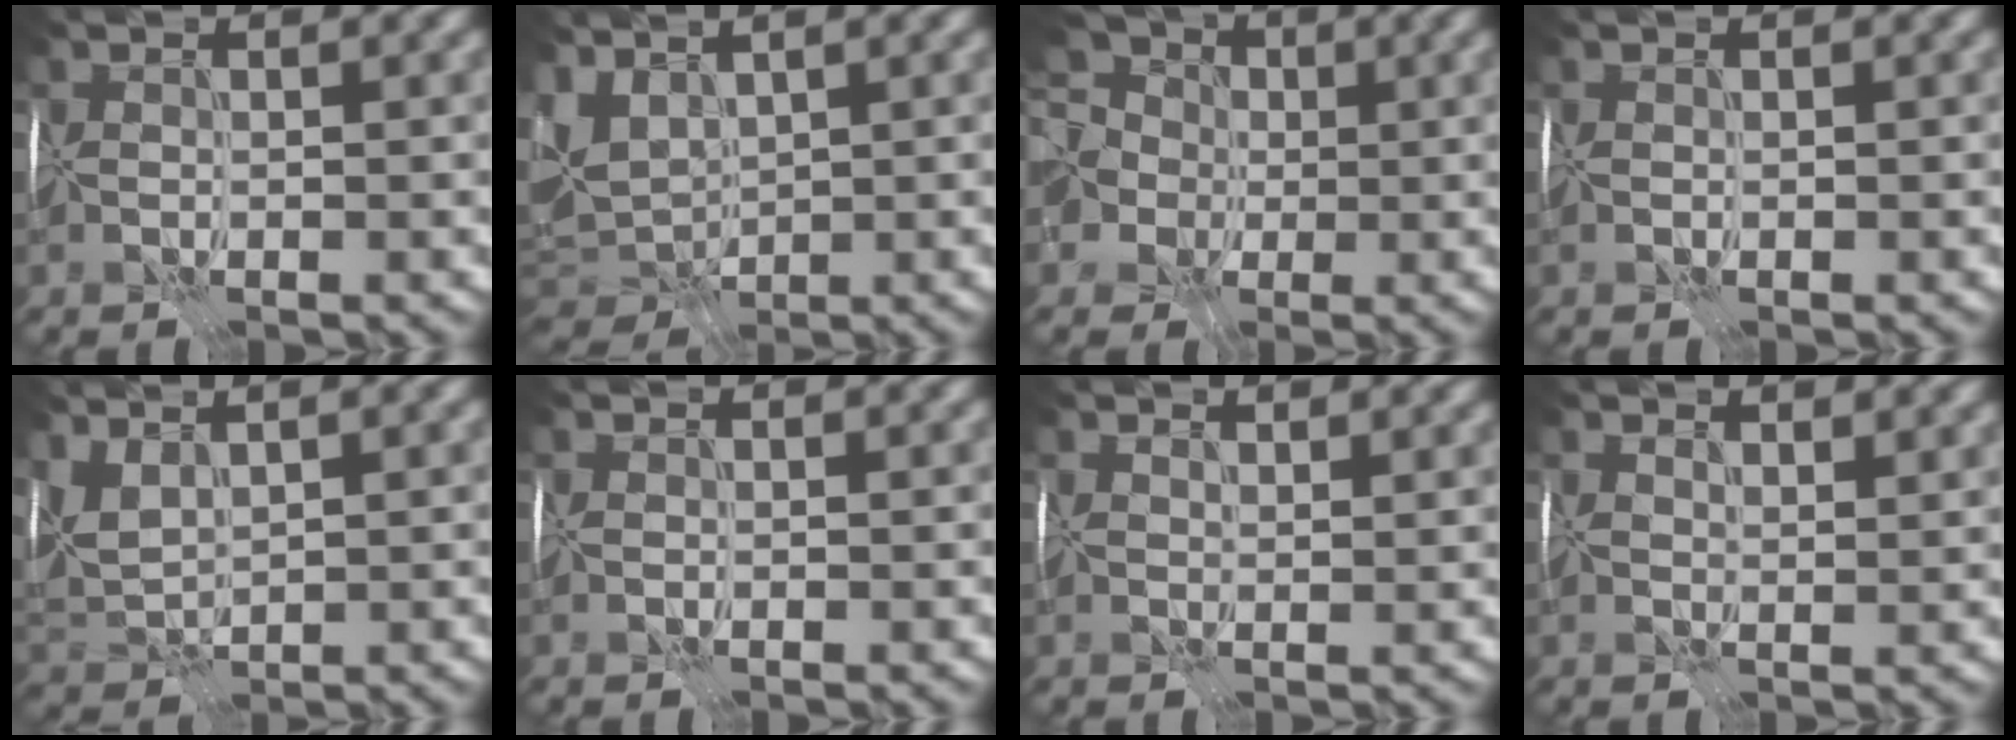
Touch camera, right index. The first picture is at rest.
{"total": 4.3, "force": [0.7, 2.7, 3.2], "torque": [-0.076, 0.001, 0.008]}
{"total": 10.1, "force": [0.8, 8.0, 6.2], "torque": [-0.130, 0.010, -0.022]}
{"total": 0.0}
{"total": 3.0, "force": [1.9, 1.2, 2.1], "torque": [-0.058, 0.005, 0.039]}
{"total": 0.0}
{"total": 1.8, "force": [1.6, 0.3, 0.6], "torque": [-0.010, 0.000, 0.024]}
{"total": 2.4, "force": [2.1, 0.6, 1.1], "torque": [-0.017, 0.000, 0.029]}